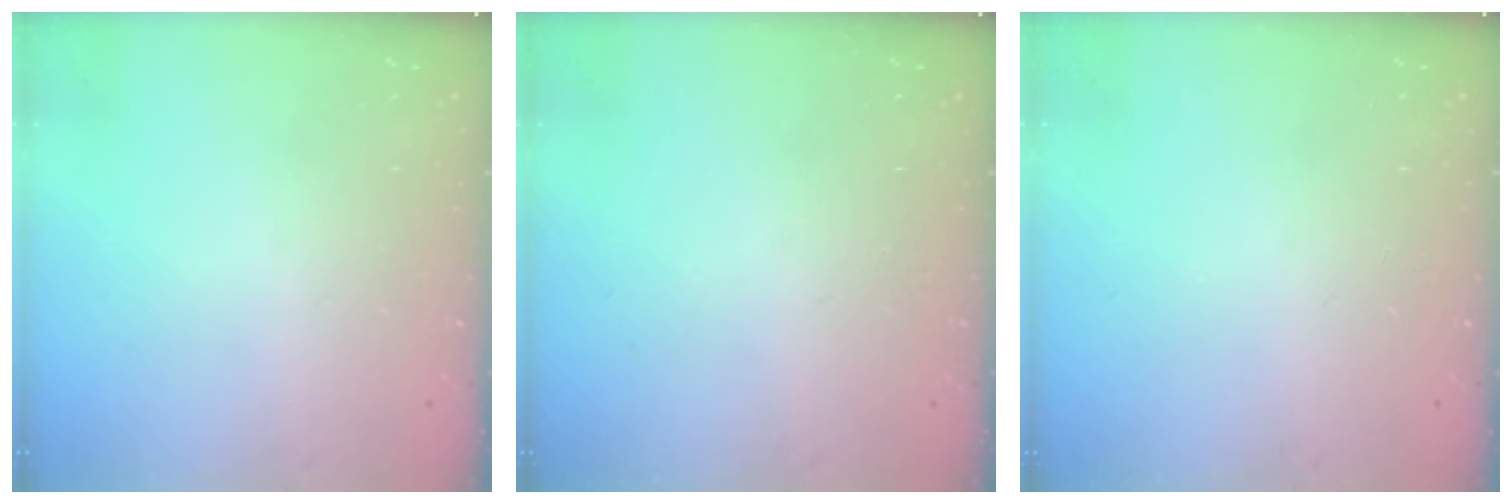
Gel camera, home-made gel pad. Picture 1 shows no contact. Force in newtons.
{"total": 0.0}
{"total": 0.0}